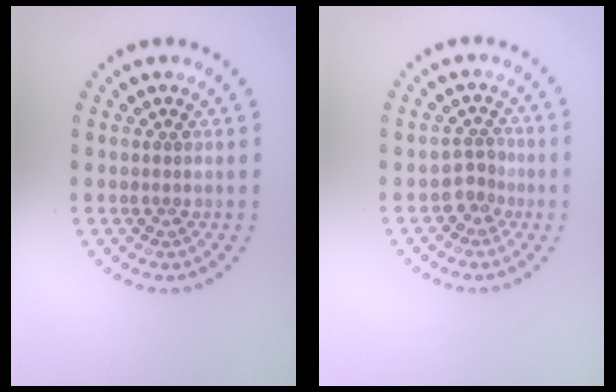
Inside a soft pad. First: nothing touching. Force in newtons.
{"total": 1.9, "press": 1.3, "slide": 1.4}